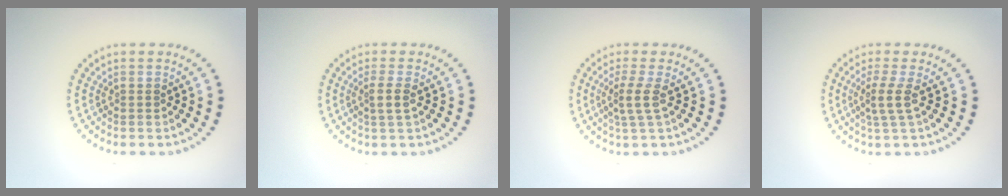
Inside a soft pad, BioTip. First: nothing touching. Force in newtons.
{"total": 1.5, "press": 1.2, "slide": 0.9}
{"total": 2.1, "press": 1.6, "slide": 1.4}
{"total": 2.1, "press": 1.6, "slide": 1.4}